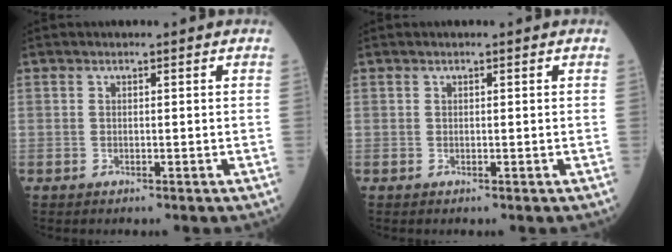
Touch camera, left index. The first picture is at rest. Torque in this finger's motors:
{"motor_torque": [0.01, -0.02, 0.01, 0.00]}